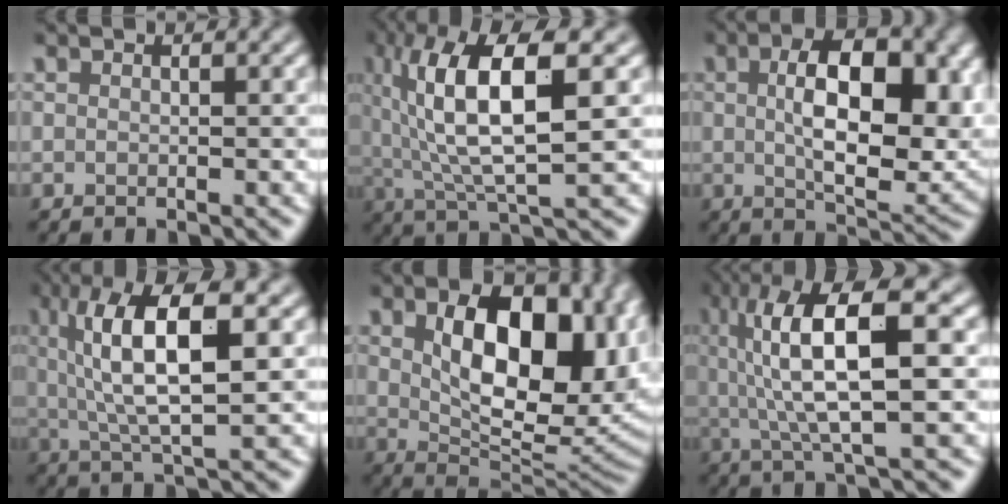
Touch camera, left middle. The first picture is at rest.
{"total": 10.1, "force": [2.3, 2.6, 9.4], "torque": [-0.165, 0.005, 0.045]}
{"total": 11.0, "force": [1.3, 5.4, 9.5], "torque": [-0.137, 0.000, 0.024]}
{"total": 9.0, "force": [2.1, 2.4, 8.4], "torque": [-0.144, 0.005, 0.036]}
{"total": 13.6, "force": [2.6, 7.9, 10.7], "torque": [-0.150, -0.014, 0.059]}
{"total": 10.4, "force": [1.8, 2.7, 9.9], "torque": [-0.172, 0.015, 0.033]}